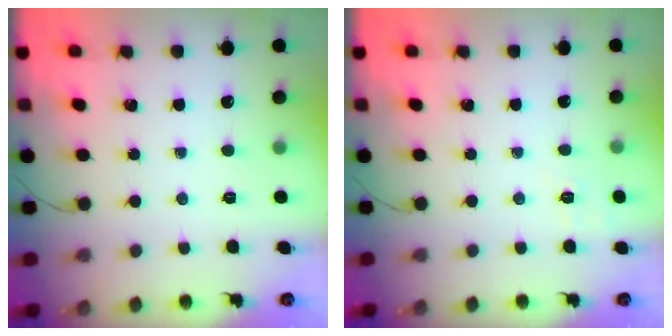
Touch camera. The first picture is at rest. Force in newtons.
{"total": 6.5, "press": 6.3, "slide": 1.7}